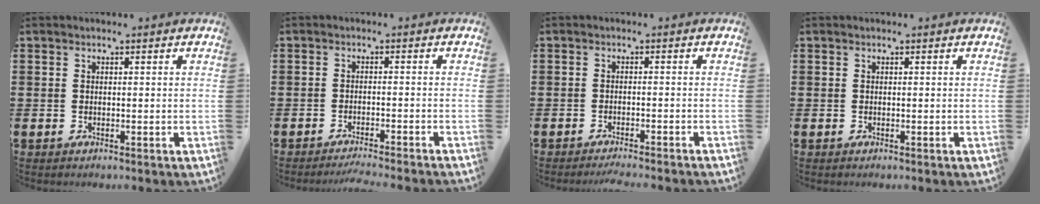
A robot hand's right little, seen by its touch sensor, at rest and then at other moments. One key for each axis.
{"total": 1.8, "fx": -1.7, "fy": -0.3, "fz": 0.5, "tx": -0.006, "ty": 0.001, "tz": -0.033}
{"total": 1.4, "fx": -1.3, "fy": -0.2, "fz": 0.3, "tx": -0.004, "ty": 0.000, "tz": -0.026}
{"total": 0.0}